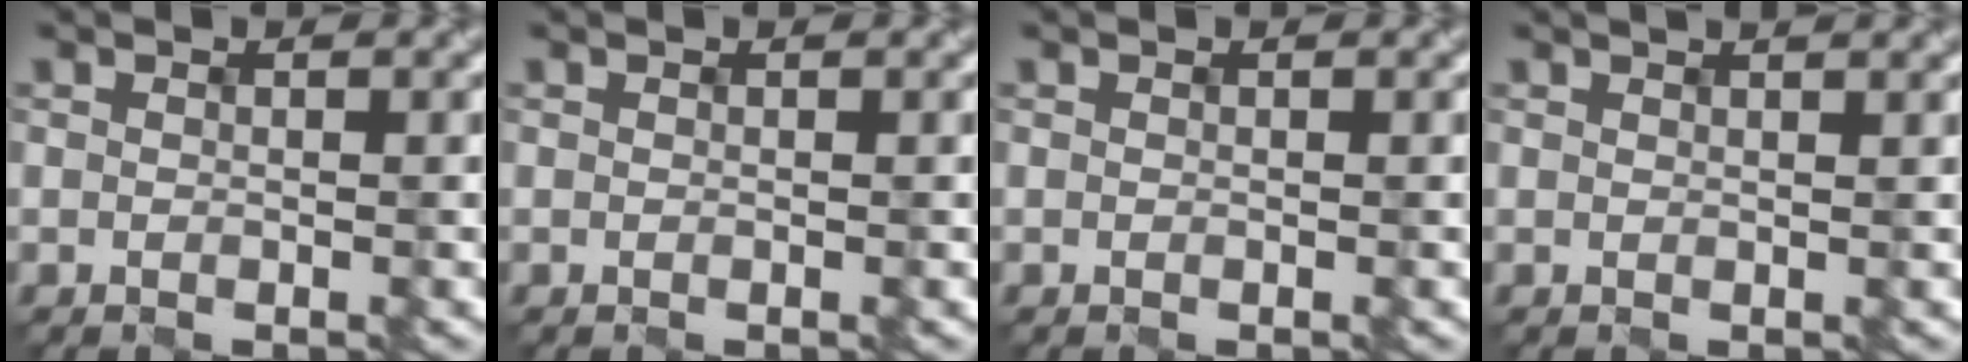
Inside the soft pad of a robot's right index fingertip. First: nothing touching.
{"total": 0.0}
{"total": 0.0}
{"total": 4.1, "force": [2.9, 1.8, 2.2], "torque": [-0.007, 0.042, 0.013]}